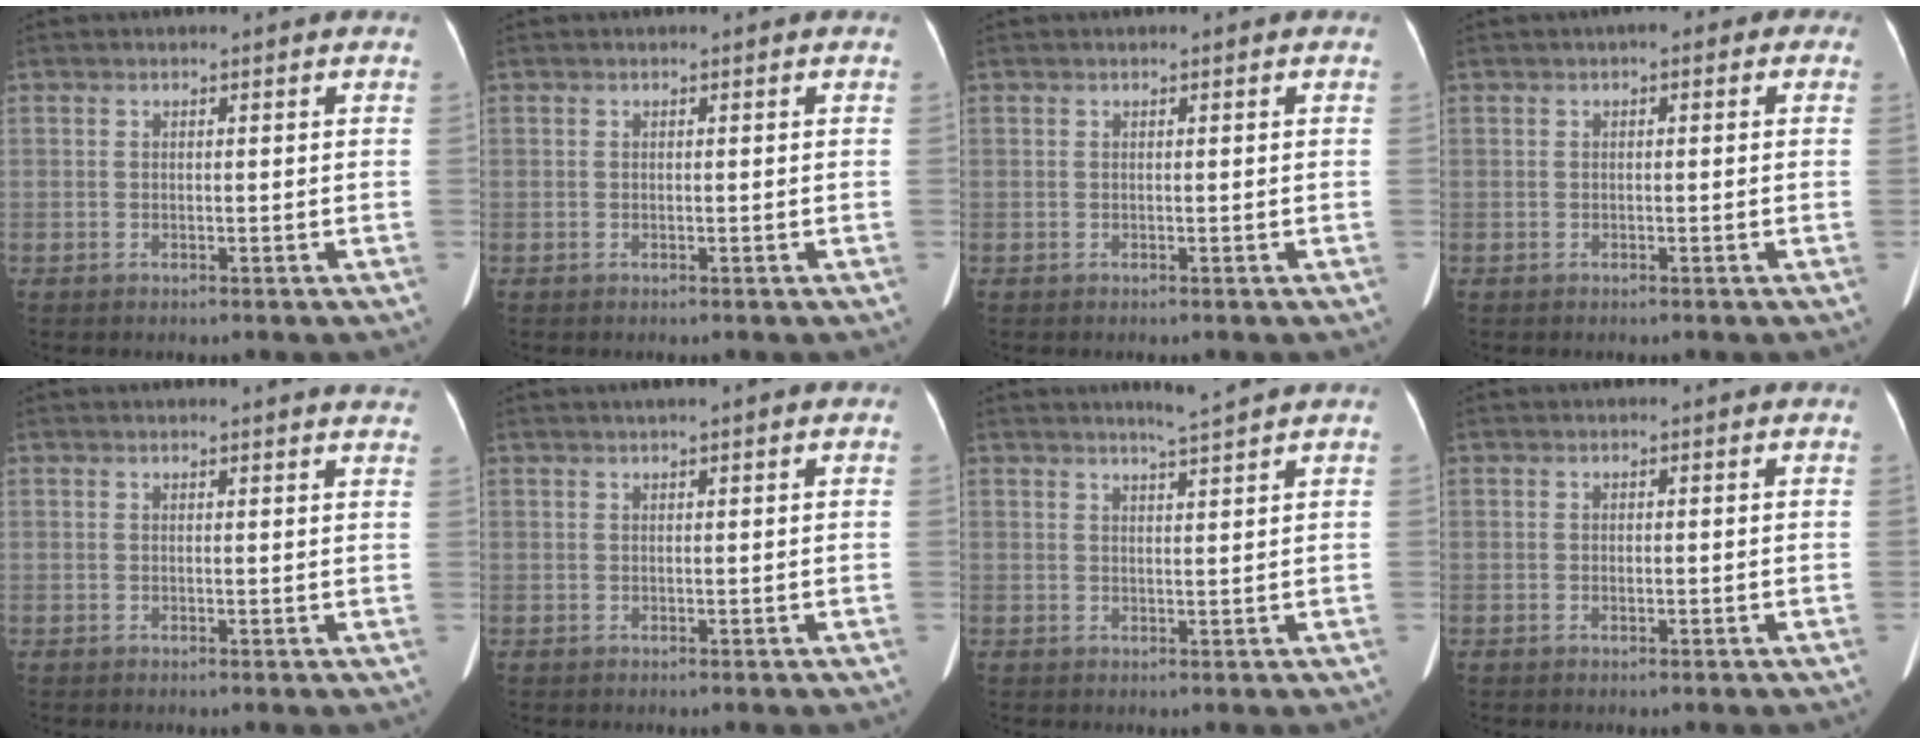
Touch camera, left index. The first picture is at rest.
{"total": 0.0}
{"total": 0.0}
{"total": 2.1, "force": [0.4, 1.3, 1.6], "torque": [-0.015, 0.013, -0.008]}
{"total": 6.7, "force": [6.6, 0.4, 1.5], "torque": [-0.007, -0.011, 0.042]}
{"total": 2.1, "force": [1.2, 0.2, 1.6], "torque": [-0.029, 0.016, 0.017]}
{"total": 2.4, "force": [2.1, -0.9, 0.6], "torque": [-0.014, -0.008, 0.041]}
{"total": 0.6, "force": [-0.2, 0.3, 0.5], "torque": [-0.013, -0.001, -0.001]}